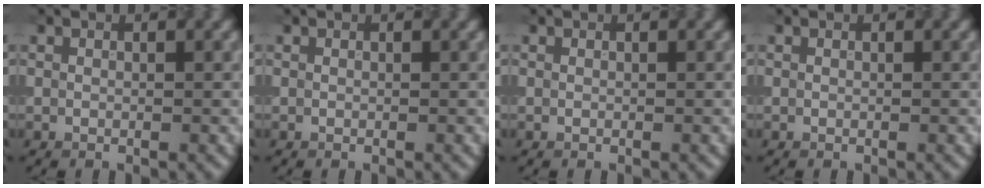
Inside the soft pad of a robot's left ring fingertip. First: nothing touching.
{"total": 0.0}
{"total": 0.0}
{"total": 0.0}